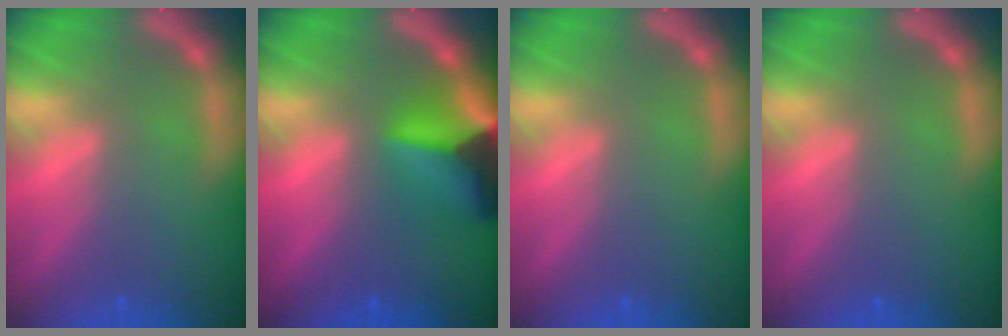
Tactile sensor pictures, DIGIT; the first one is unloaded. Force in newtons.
{"total": 8.4}
{"total": 0.0}
{"total": 0.0}